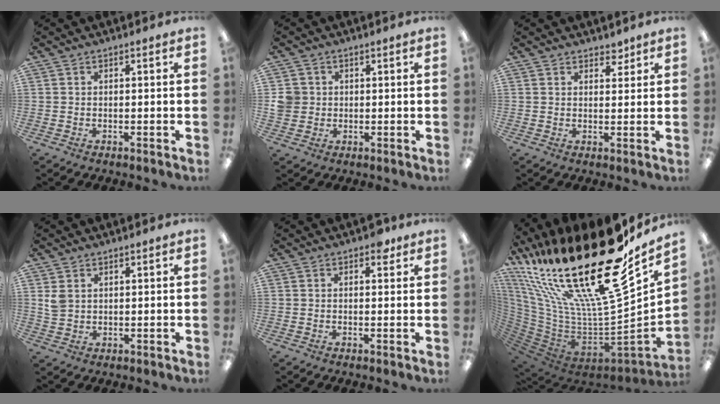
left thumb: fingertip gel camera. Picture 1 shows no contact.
{"total": 4.2, "force": [0.7, 4.0, 0.8], "torque": [-0.015, 0.006, 0.013]}
{"total": 2.8, "force": [2.4, 1.3, 0.4], "torque": [0.005, -0.012, 0.043]}
{"total": 3.4, "force": [1.7, 2.4, 1.6], "torque": [-0.034, 0.002, 0.034]}
{"total": 2.6, "force": [1.6, 1.5, 1.4], "torque": [-0.005, -0.004, 0.022]}
{"total": 37.9, "force": [22.4, 13.7, 27.4], "torque": [-0.432, -0.203, 0.414]}